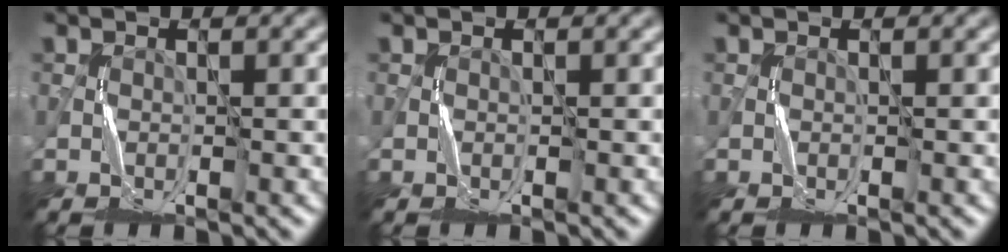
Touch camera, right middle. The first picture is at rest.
{"total": 0.0}
{"total": 0.0}